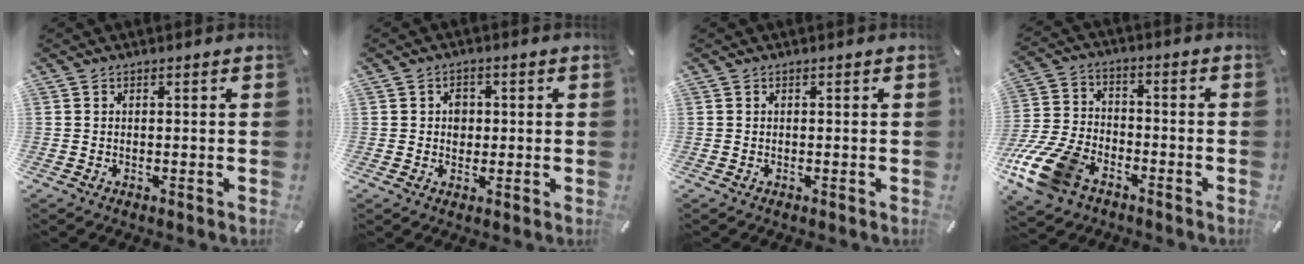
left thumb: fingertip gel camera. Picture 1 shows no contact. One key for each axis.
{"total": 3.0, "fx": 0.1, "fy": 2.7, "fz": 1.2, "tx": -0.003, "ty": -0.004, "tz": -0.005}
{"total": 0.0}
{"total": 15.2, "fx": -8.4, "fy": 9.5, "fz": 8.5, "tx": -0.177, "ty": 0.048, "tz": -0.149}